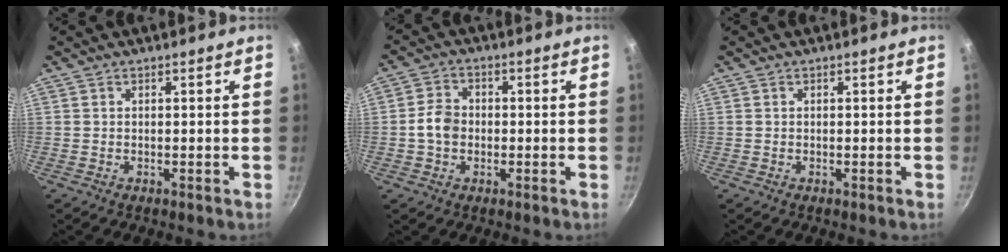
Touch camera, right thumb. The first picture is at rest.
{"total": 5.1, "force": [-0.8, 4.0, 3.0], "torque": [-0.041, 0.018, -0.022]}
{"total": 0.0}